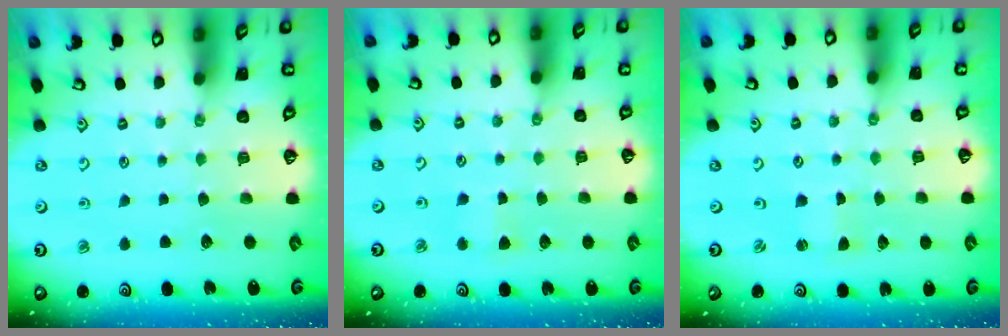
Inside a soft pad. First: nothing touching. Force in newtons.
{"total": 2.6, "press": 2.5, "slide": 0.6}
{"total": 0.0}